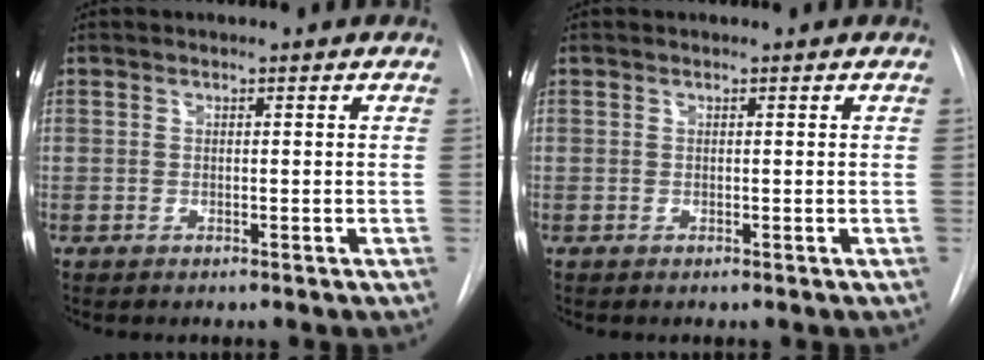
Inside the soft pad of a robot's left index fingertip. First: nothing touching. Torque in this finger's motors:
{"motor_torque": [0.01, 0.01, 0.00, 0.00]}